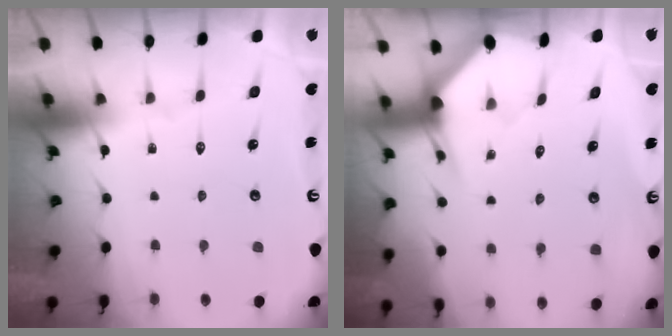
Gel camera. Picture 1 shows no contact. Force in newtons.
{"total": 3.0, "press": 3.0, "slide": 0.1}